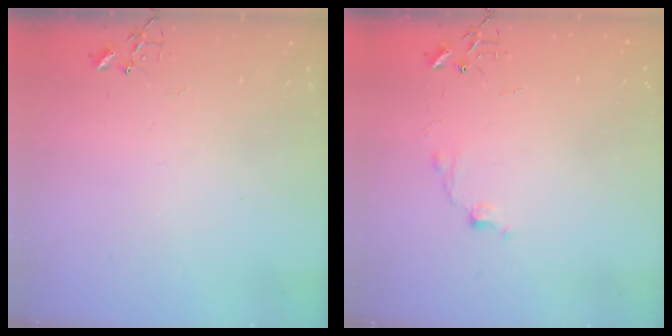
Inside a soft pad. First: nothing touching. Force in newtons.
{"total": 6.7, "press": 6.7, "slide": 0.9}